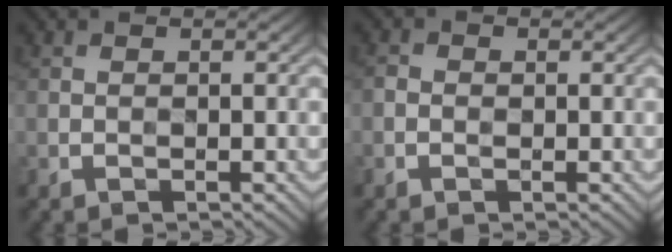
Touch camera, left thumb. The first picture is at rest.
{"total": 1.2, "force": [-0.6, 0.9, 0.4], "torque": [-0.009, 0.001, -0.013]}